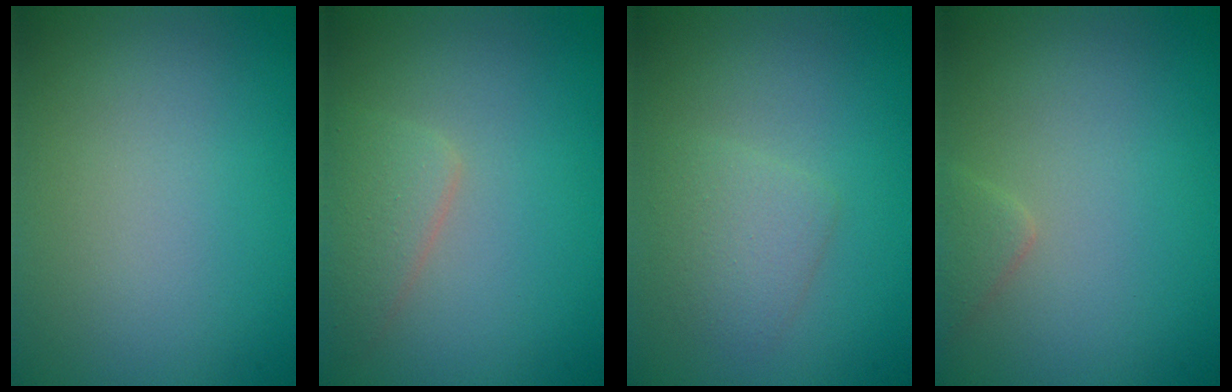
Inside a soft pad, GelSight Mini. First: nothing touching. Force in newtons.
{"total": 2.4, "press": 2.4, "slide": 0.1}
{"total": 2.1, "press": 2.1, "slide": 0.1}
{"total": 1.2, "press": 1.2, "slide": 0.1}